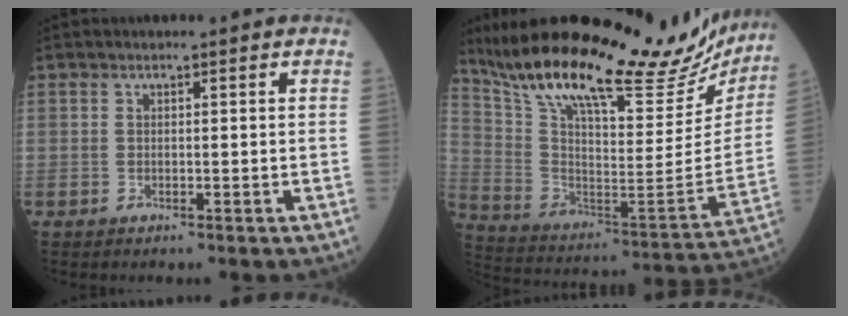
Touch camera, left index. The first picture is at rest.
{"total": 33.6, "force": [27.8, 8.9, 16.7], "torque": [-0.288, -0.039, 0.399]}